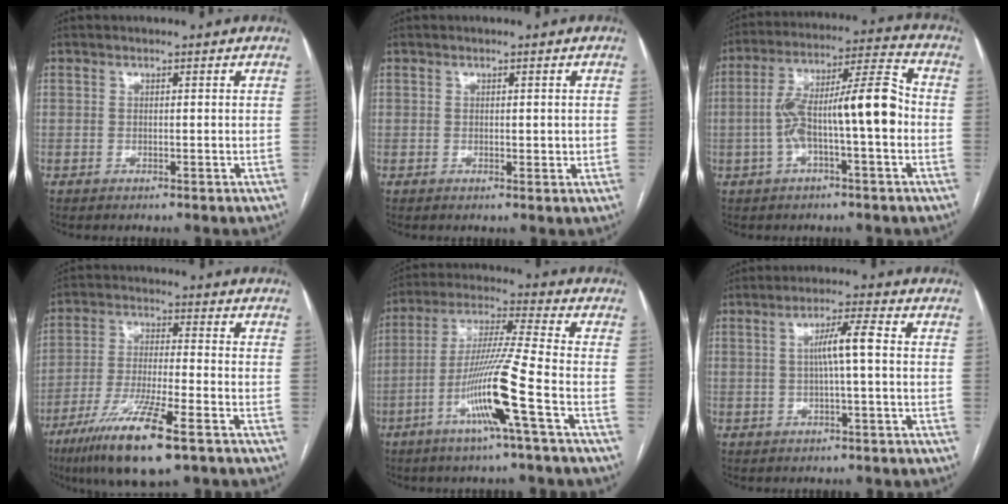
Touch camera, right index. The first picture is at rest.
{"total": 1.7, "force": [0.1, 0.9, 1.4], "torque": [-0.018, -0.001, 0.004]}
{"total": 13.2, "force": [-2.0, 1.9, 12.9], "torque": [-0.225, 0.039, -0.032]}
{"total": 13.5, "force": [-8.0, 0.9, 10.8], "torque": [-0.212, -0.035, -0.141]}
{"total": 12.6, "force": [-5.1, -1.7, 11.5], "torque": [-0.224, -0.007, -0.101]}
{"total": 4.8, "force": [0.2, -0.1, 4.8], "torque": [-0.085, 0.010, 0.005]}